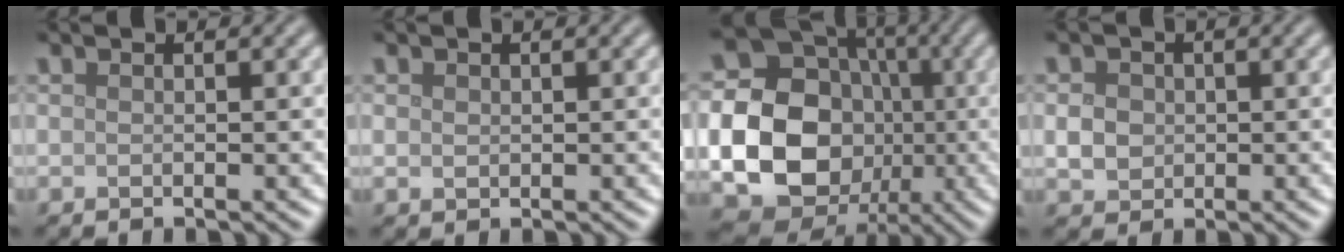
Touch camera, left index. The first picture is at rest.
{"total": 0.6, "force": [0.3, 0.5, 0.2], "torque": [-0.005, -0.001, 0.006]}
{"total": 21.3, "force": [-2.5, 19.6, 8.0], "torque": [-0.201, -0.014, -0.081]}
{"total": 2.2, "force": [0.0, 1.9, 1.0], "torque": [-0.017, -0.002, 0.000]}